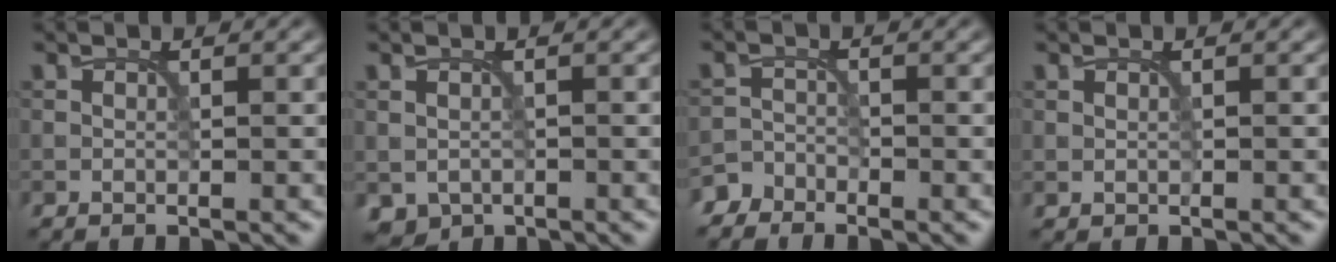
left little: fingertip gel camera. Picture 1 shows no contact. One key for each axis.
{"total": 0.9, "fx": -0.3, "fy": 0.8, "fz": 0.3, "tx": -0.007, "ty": -0.007, "tz": -0.004}
{"total": 2.7, "fx": -2.5, "fy": 1.0, "fz": -0.1, "tx": 0.001, "ty": 0.001, "tz": -0.050}
{"total": 0.0}